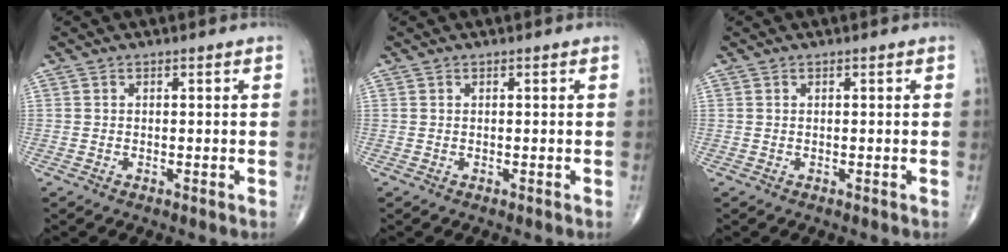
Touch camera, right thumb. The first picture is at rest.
{"total": 0.0}
{"total": 0.0}